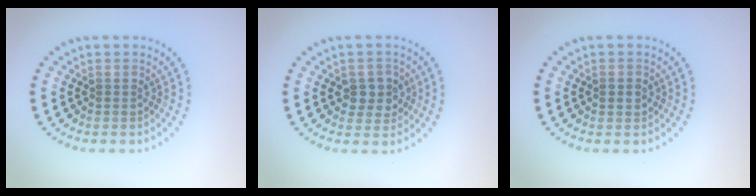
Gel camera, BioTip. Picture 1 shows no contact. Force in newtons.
{"total": 2.5, "press": 2.4, "slide": 0.6}
{"total": 1.5, "press": 1.5, "slide": 0.1}